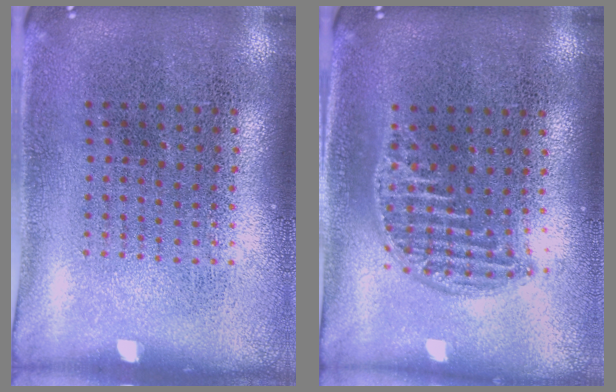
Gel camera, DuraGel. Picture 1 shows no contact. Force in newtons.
{"total": 1.3, "press": 1.1, "slide": 0.6}